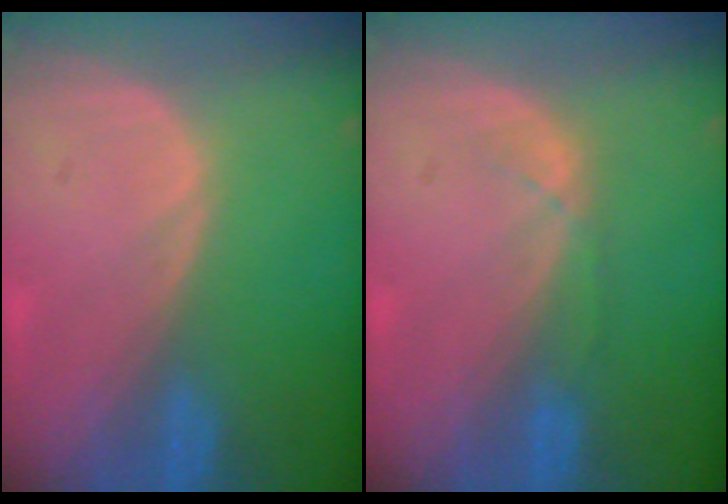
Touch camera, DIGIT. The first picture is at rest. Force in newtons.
{"total": 1.4, "press": 1.3, "slide": 0.3}